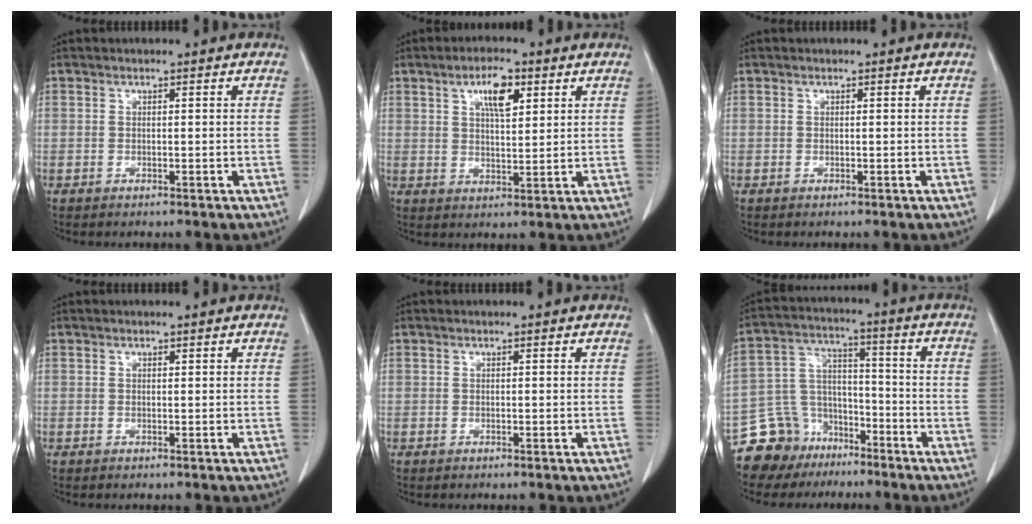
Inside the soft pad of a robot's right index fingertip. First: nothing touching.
{"total": 6.1, "force": [2.9, 2.0, 5.0], "torque": [-0.088, 0.003, 0.048]}
{"total": 0.0}
{"total": 0.0}
{"total": 0.0}
{"total": 11.3, "force": [-8.2, 7.7, 0.7], "torque": [-0.025, 0.059, -0.142]}